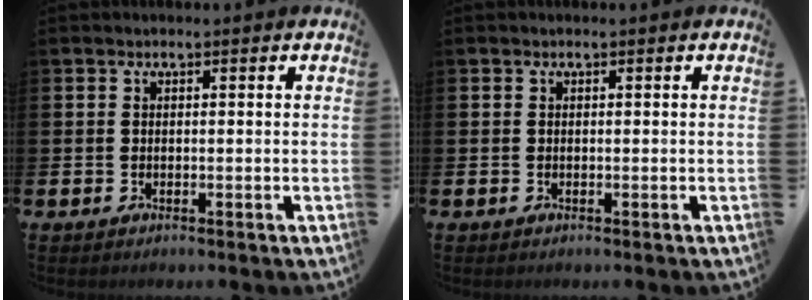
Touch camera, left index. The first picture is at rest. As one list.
[{"total": 0.0}]